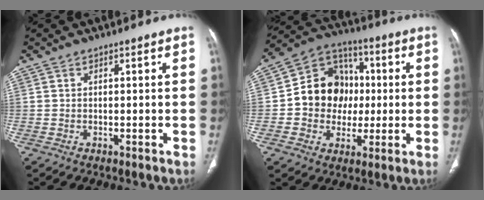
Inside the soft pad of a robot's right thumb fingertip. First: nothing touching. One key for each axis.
{"total": 14.9, "fx": 0.2, "fy": 12.7, "fz": 7.8, "tx": -0.077, "ty": 0.026, "tz": 0.000}